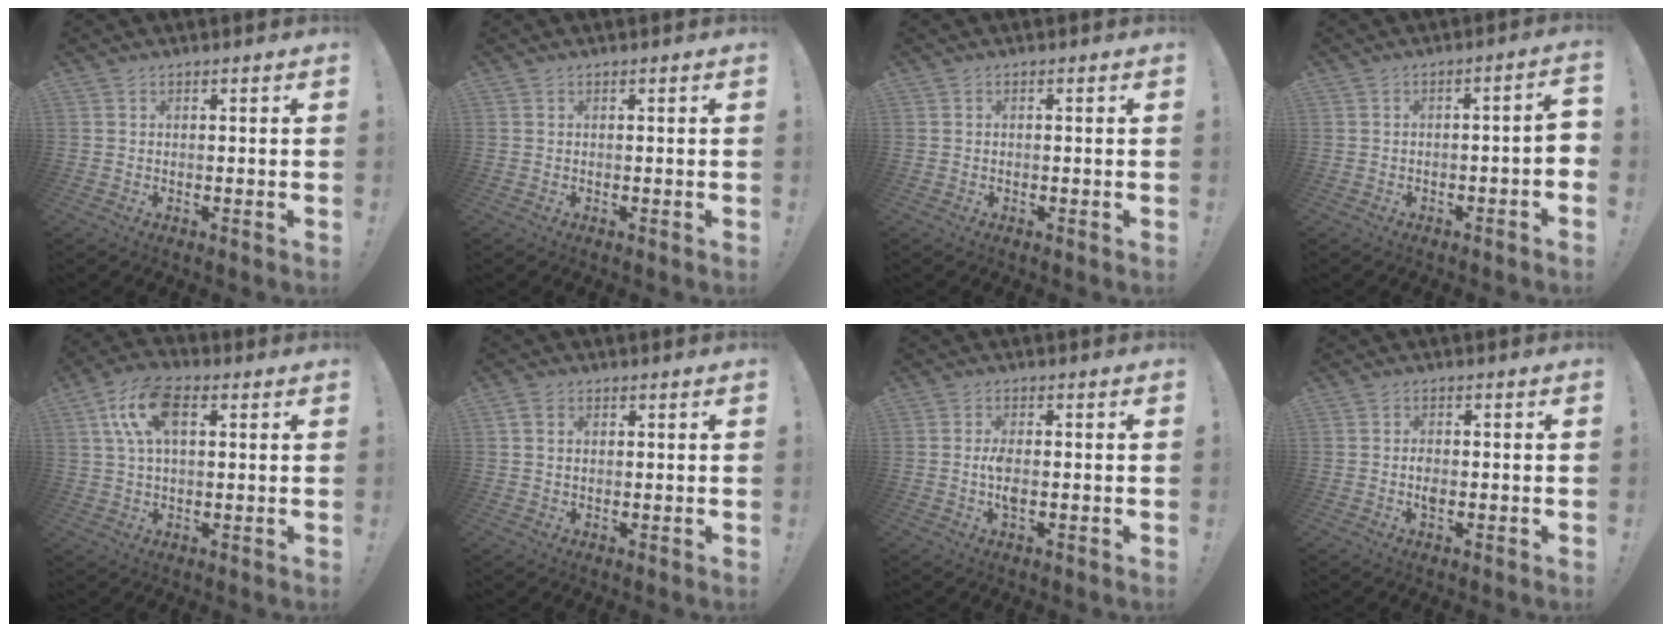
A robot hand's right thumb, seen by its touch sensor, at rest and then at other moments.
{"total": 0.0}
{"total": 0.0}
{"total": 3.1, "force": [-1.4, 0.2, 2.8], "torque": [-0.043, 0.003, -0.023]}
{"total": 12.5, "force": [3.9, 6.9, 9.7], "torque": [-0.183, 0.009, 0.073]}
{"total": 2.6, "force": [0.9, 1.9, 1.5], "torque": [-0.024, 0.004, 0.017]}
{"total": 4.5, "force": [-0.4, 1.7, 4.1], "torque": [-0.080, -0.003, -0.012]}
{"total": 2.0, "force": [-0.5, 1.3, 1.5], "torque": [-0.019, 0.002, -0.010]}